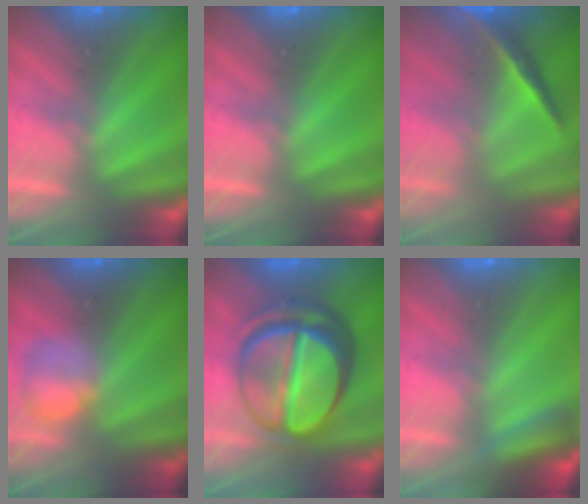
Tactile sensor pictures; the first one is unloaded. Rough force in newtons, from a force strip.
{"total": 0.0}
{"total": 2.0}
{"total": 2.3}
{"total": 7.2}
{"total": 2.9}